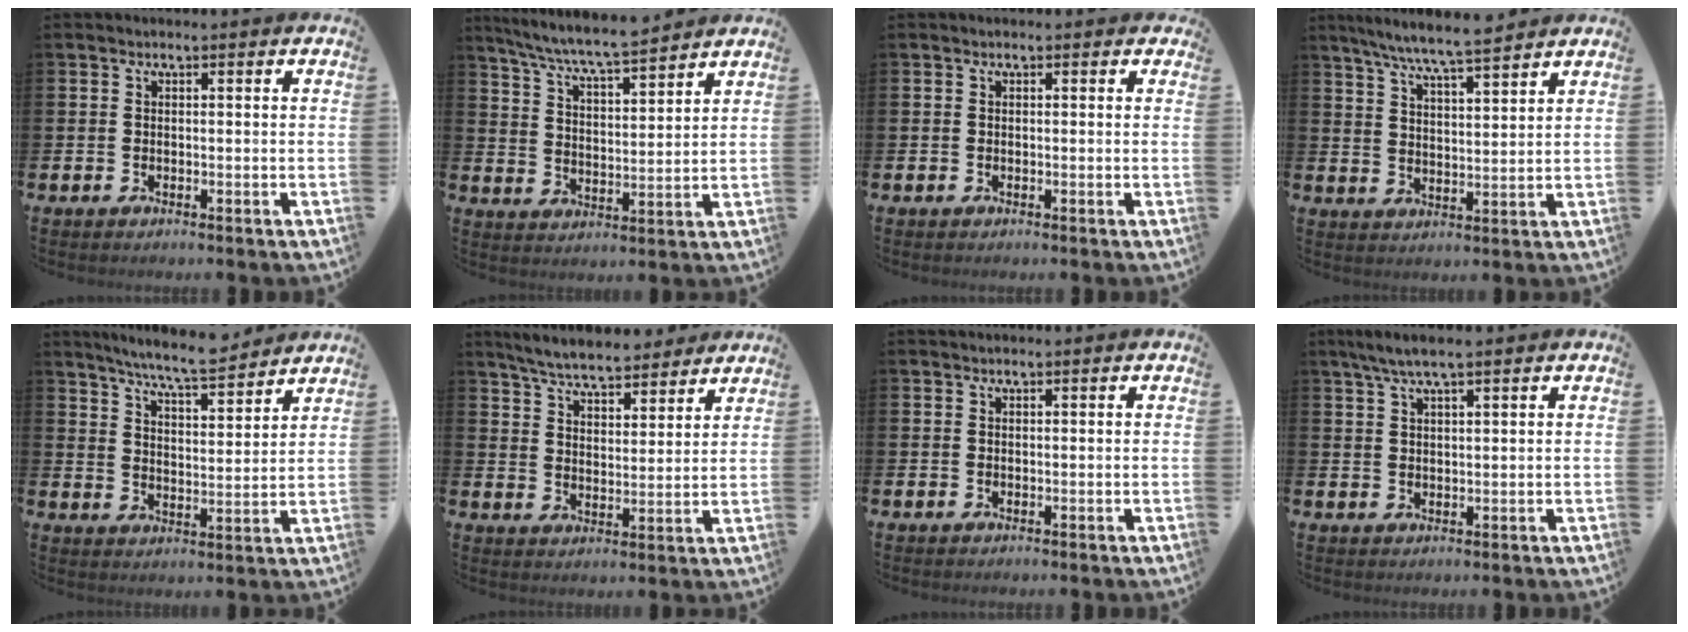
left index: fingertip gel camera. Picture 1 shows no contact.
{"total": 7.1, "force": [6.8, 0.0, 2.0], "torque": [-0.068, -0.043, 0.119]}
{"total": 0.0}
{"total": 7.3, "force": [6.9, 0.1, 2.5], "torque": [-0.074, -0.031, 0.123]}
{"total": 7.5, "force": [7.1, -0.1, 2.2], "torque": [-0.061, -0.043, 0.126]}
{"total": 6.4, "force": [6.1, 1.1, 1.4], "torque": [-0.059, -0.029, 0.110]}
{"total": 0.6, "force": [0.6, 0.1, 0.1], "torque": [0.007, -0.002, 0.008]}
{"total": 4.4, "force": [3.4, 0.6, 2.8], "torque": [-0.058, -0.002, 0.061]}